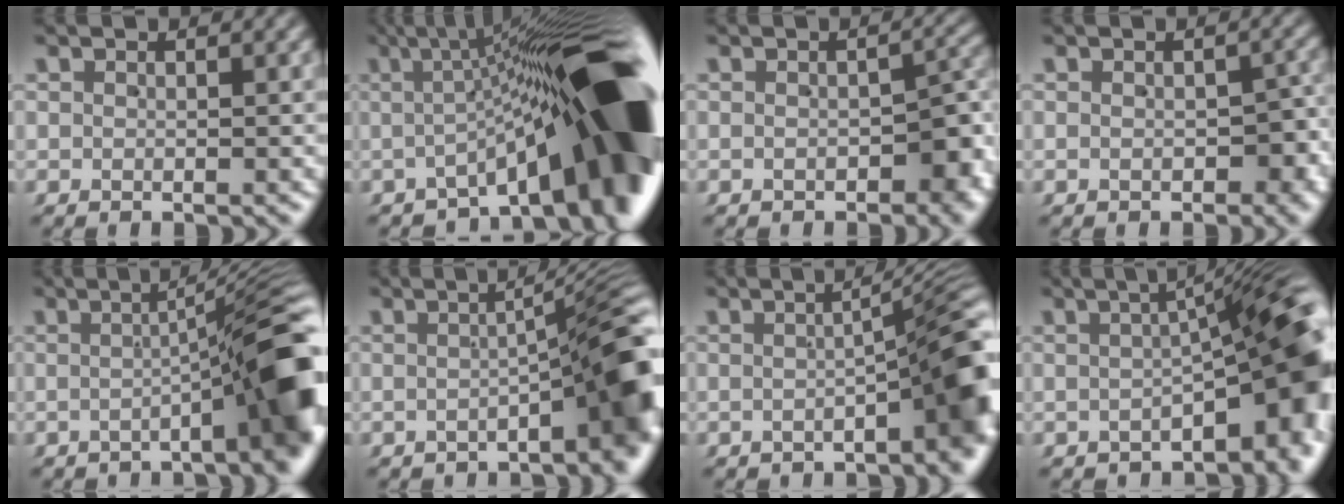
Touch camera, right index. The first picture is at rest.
{"total": 17.5, "force": [-2.6, 6.0, 16.2], "torque": [-0.192, 0.004, -0.040]}
{"total": 3.7, "force": [-1.6, 1.8, 2.8], "torque": [-0.033, -0.002, -0.021]}
{"total": 2.7, "force": [-1.0, 1.7, 1.9], "torque": [-0.019, -0.004, -0.014]}
{"total": 9.6, "force": [-2.9, 1.9, 8.9], "torque": [-0.096, 0.022, -0.049]}
{"total": 8.5, "force": [-2.6, 2.3, 7.8], "torque": [-0.084, 0.016, -0.042]}
{"total": 7.6, "force": [-2.3, 2.0, 7.0], "torque": [-0.077, 0.013, -0.036]}
{"total": 10.2, "force": [-2.2, 3.6, 9.3], "torque": [-0.095, 0.010, -0.030]}